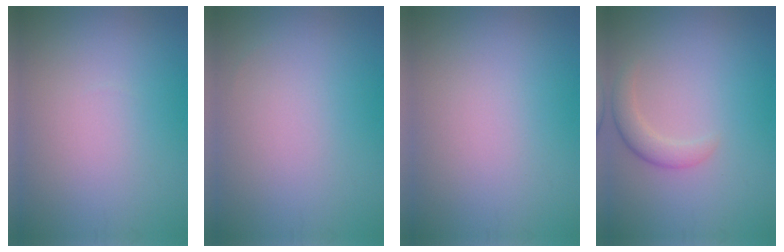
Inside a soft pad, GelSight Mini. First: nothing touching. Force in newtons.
{"total": 0.0}
{"total": 0.0}
{"total": 2.1, "press": 2.1, "slide": 0.1}